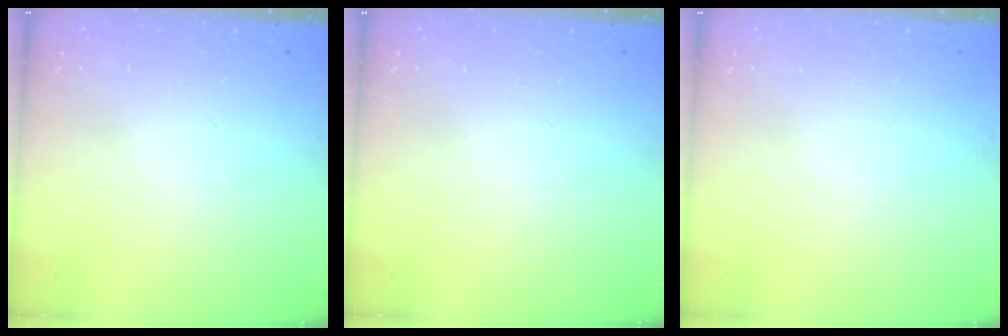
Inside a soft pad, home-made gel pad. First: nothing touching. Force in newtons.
{"total": 0.0}
{"total": 0.0}